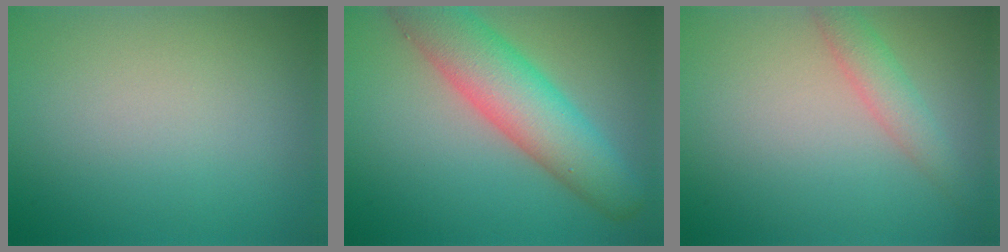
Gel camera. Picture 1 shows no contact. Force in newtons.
{"total": 7.8, "press": 7.8, "slide": 0.5}
{"total": 2.4, "press": 2.4, "slide": 0.1}